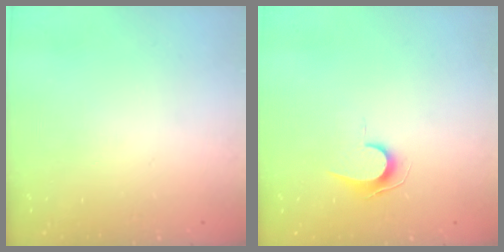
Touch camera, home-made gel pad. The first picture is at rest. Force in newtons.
{"total": 7.0, "press": 7.0, "slide": 0.6}